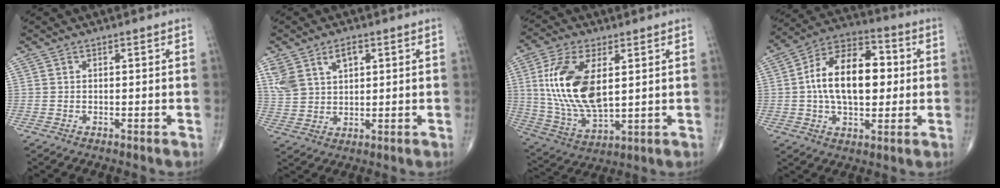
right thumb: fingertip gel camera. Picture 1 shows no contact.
{"total": 8.0, "force": [3.6, 5.0, 5.1], "torque": [-0.089, -0.005, 0.077]}
{"total": 17.2, "force": [3.5, 8.5, 14.5], "torque": [-0.290, -0.016, 0.076]}
{"total": 17.4, "force": [1.2, 9.9, 14.2], "torque": [-0.220, 0.025, 0.013]}